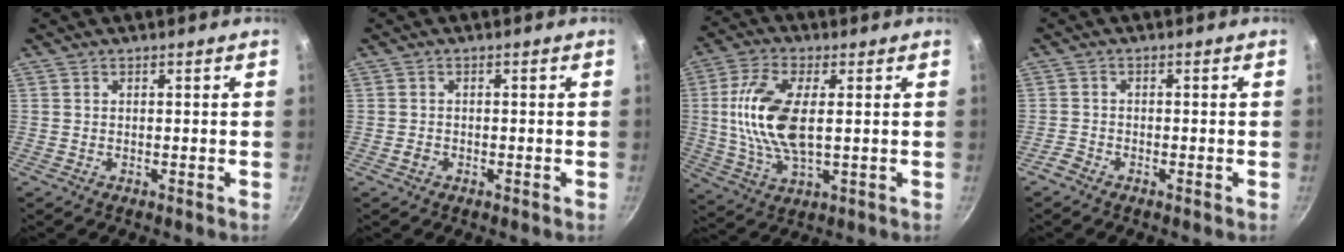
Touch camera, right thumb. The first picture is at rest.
{"total": 1.1, "force": [-0.6, 0.8, 0.5], "torque": [-0.012, 0.003, -0.012]}
{"total": 13.5, "force": [1.3, 6.3, 11.9], "torque": [-0.240, 0.003, 0.023]}
{"total": 1.6, "force": [-1.4, 0.6, 0.5], "torque": [-0.024, 0.010, -0.033]}